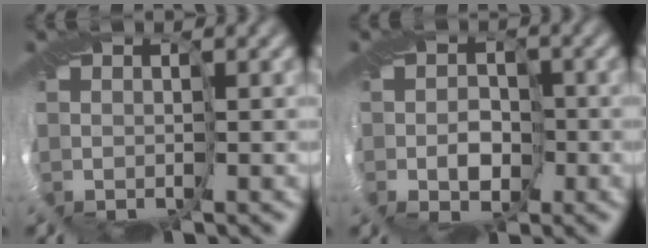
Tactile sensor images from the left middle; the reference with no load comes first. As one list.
[{"total": 2.3, "force": [-1.1, 1.8, 0.9], "torque": [0.003, 0.002, -0.021]}]